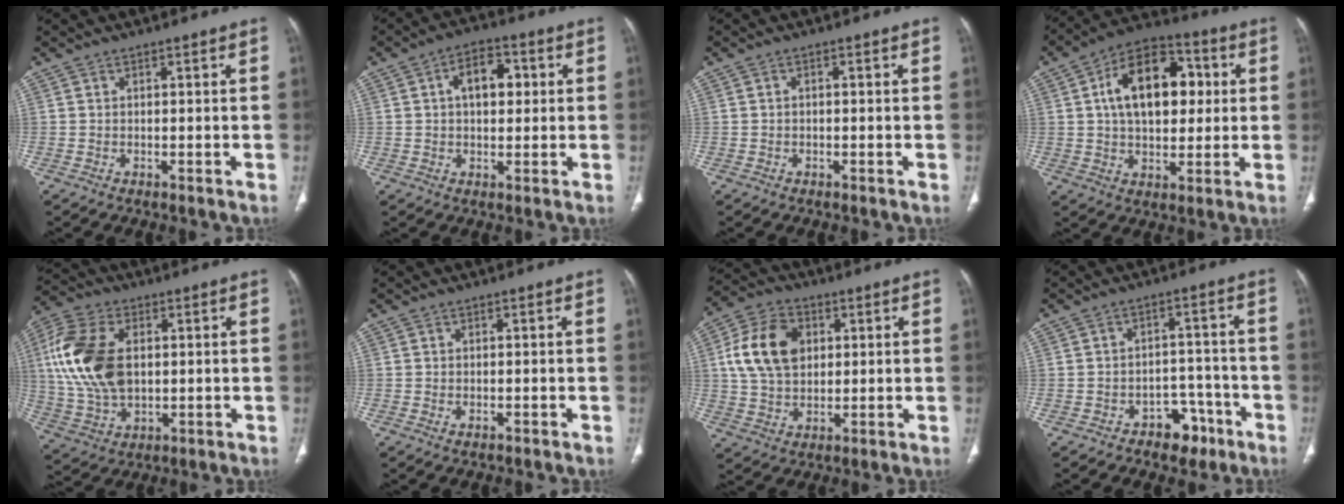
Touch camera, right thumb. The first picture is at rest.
{"total": 8.1, "force": [1.6, 4.9, 6.3], "torque": [-0.078, 0.014, 0.021]}
{"total": 0.5, "force": [-0.1, 0.3, 0.4], "torque": [-0.006, 0.002, -0.006]}
{"total": 17.8, "force": [3.3, 10.8, 13.7], "torque": [-0.187, 0.017, 0.049]}
{"total": 17.3, "force": [2.4, 10.8, 13.3], "torque": [-0.279, 0.001, 0.050]}
{"total": 0.9, "force": [-0.4, 0.5, 0.7], "torque": [-0.015, 0.006, -0.003]}
{"total": 13.6, "force": [3.0, 9.6, 9.2], "torque": [-0.156, 0.007, 0.051]}
{"total": 6.7, "force": [-4.1, 4.4, 2.9], "torque": [-0.008, 0.042, -0.056]}